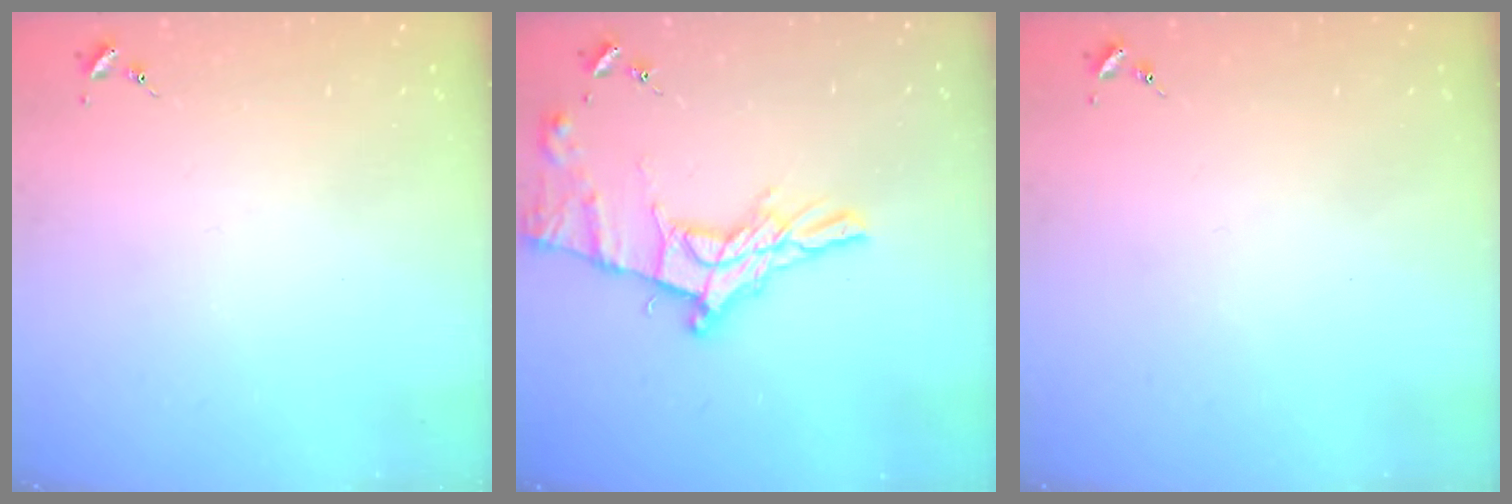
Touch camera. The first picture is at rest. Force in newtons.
{"total": 16.2, "press": 16.1, "slide": 1.0}
{"total": 0.0}